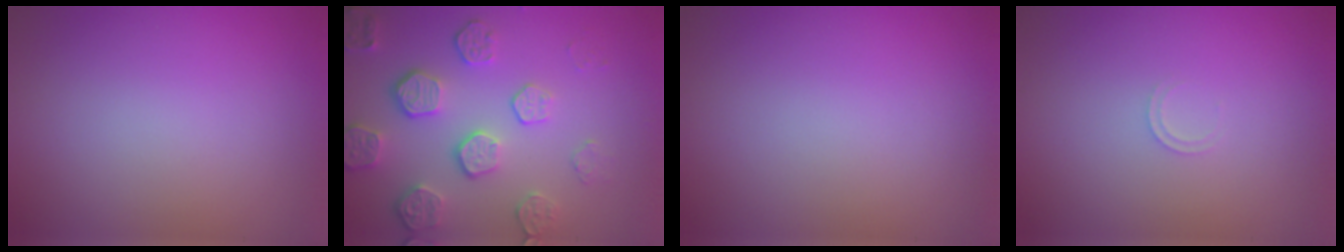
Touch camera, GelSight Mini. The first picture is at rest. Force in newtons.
{"total": 5.4, "press": 4.1, "slide": 3.5}
{"total": 0.0}
{"total": 0.7, "press": 0.7, "slide": 0.1}